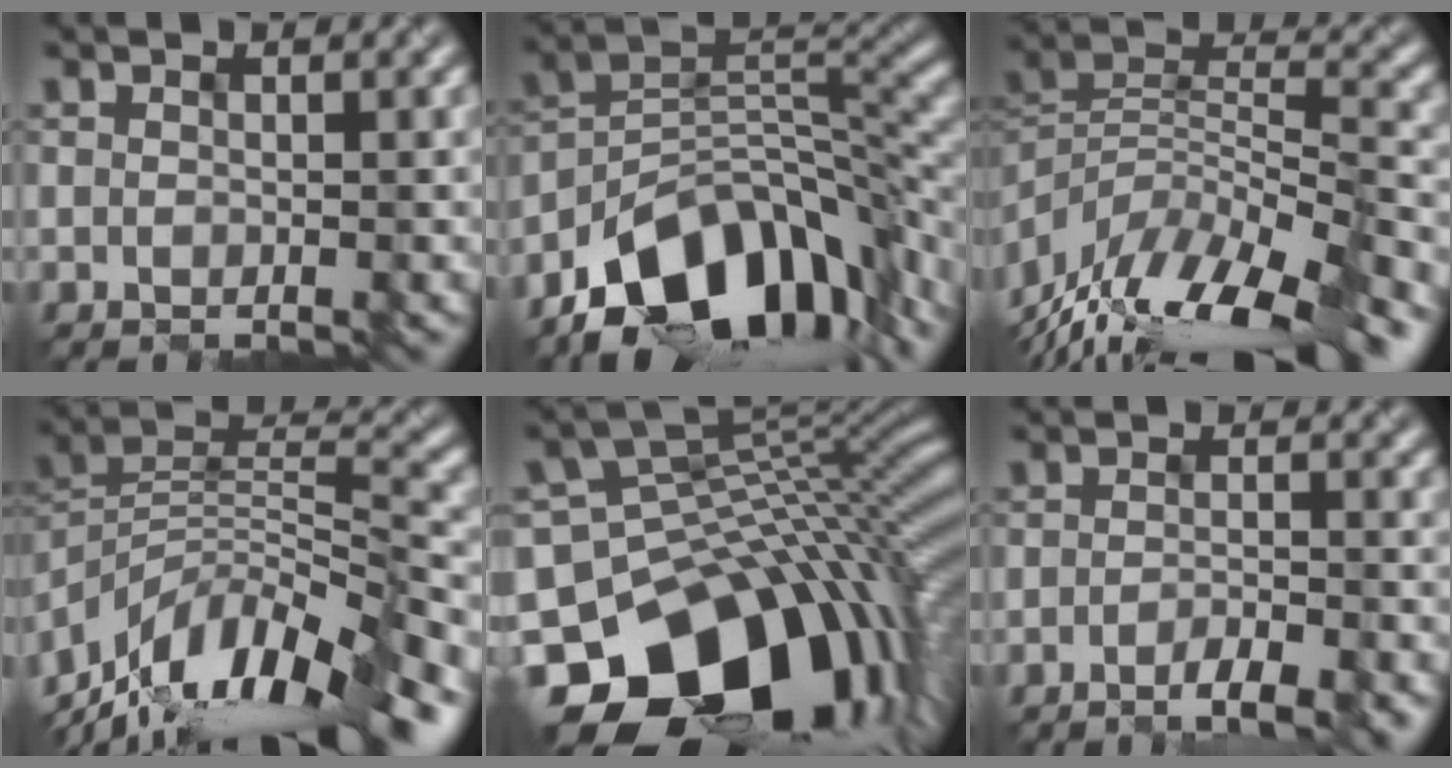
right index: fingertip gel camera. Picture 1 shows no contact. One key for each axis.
{"total": 12.5, "fx": -8.8, "fy": 5.8, "fz": 6.7, "tx": -0.105, "ty": 0.008, "tz": -0.165}
{"total": 15.3, "fx": -11.8, "fy": 5.2, "fz": 8.1, "tx": -0.154, "ty": 0.009, "tz": -0.178}
{"total": 14.4, "fx": -11.2, "fy": 4.2, "fz": 8.1, "tx": -0.167, "ty": 0.026, "tz": -0.190}
{"total": 17.1, "fx": -8.3, "fy": 10.8, "fz": 10.3, "tx": -0.169, "ty": -0.020, "tz": -0.136}
{"total": 3.4, "fx": -2.4, "fy": 0.6, "fz": 2.4, "tx": -0.036, "ty": -0.001, "tz": -0.038}